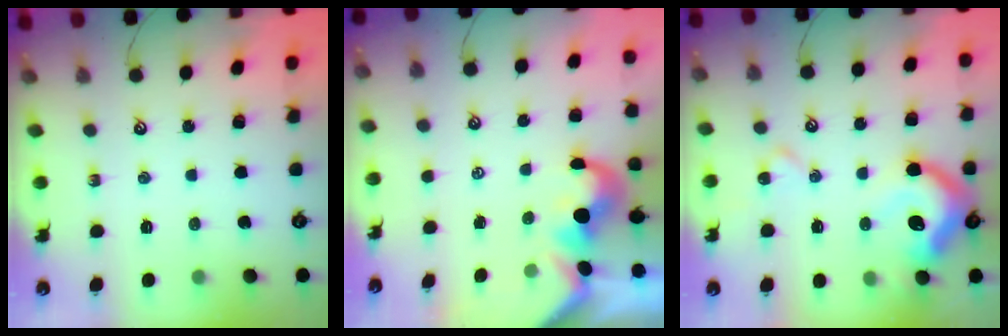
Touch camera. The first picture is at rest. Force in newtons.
{"total": 1.4, "press": 1.1, "slide": 0.9}
{"total": 13.0, "press": 12.9, "slide": 1.6}